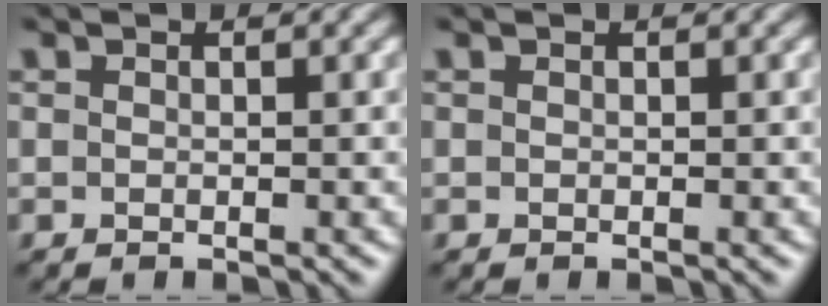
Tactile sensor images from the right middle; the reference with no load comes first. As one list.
[{"total": 0.0}]